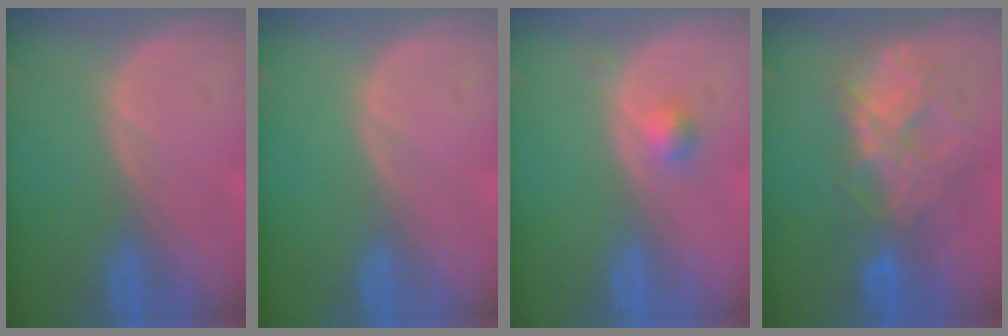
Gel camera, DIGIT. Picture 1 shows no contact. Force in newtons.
{"total": 0.0}
{"total": 2.0, "press": 1.8, "slide": 0.8}
{"total": 8.8, "press": 7.6, "slide": 4.4}